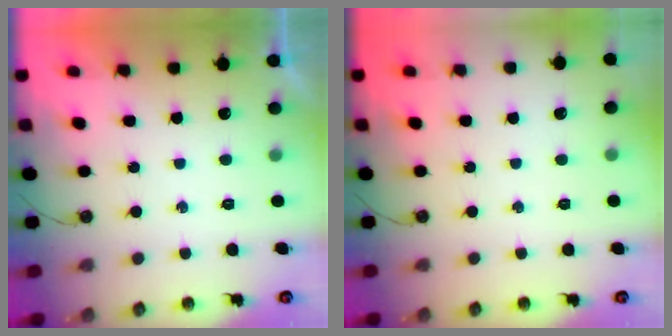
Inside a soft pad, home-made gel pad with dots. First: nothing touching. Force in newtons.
{"total": 0.0}